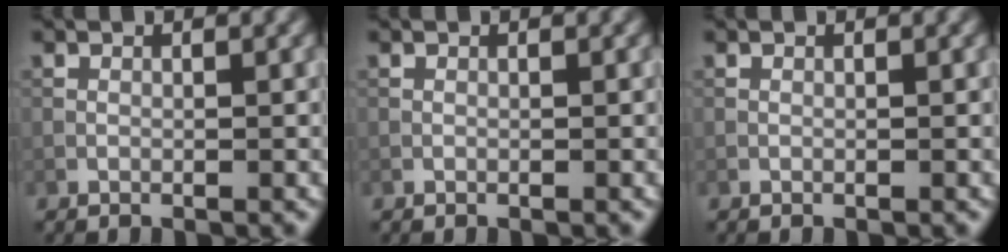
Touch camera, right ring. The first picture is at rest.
{"total": 0.0}
{"total": 0.0}